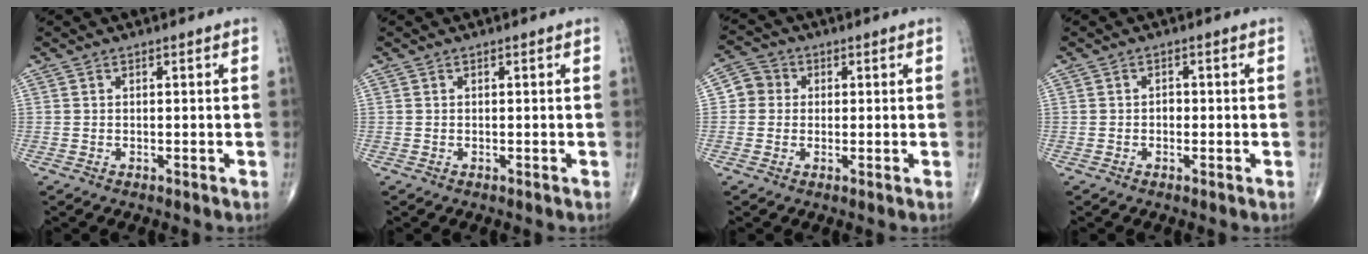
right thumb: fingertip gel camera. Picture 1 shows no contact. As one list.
[{"total": 0.0}, {"total": 4.3, "force": [0.3, 4.1, 1.1], "torque": [0.001, 0.008, -0.005]}, {"total": 1.2, "force": [-0.3, 0.9, 0.7], "torque": [-0.006, 0.004, -0.007]}]